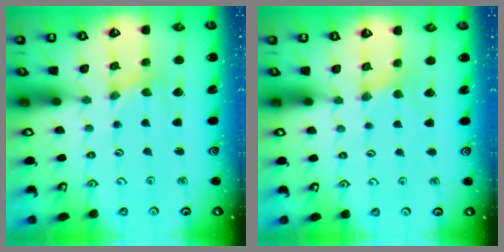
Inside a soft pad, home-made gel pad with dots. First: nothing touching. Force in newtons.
{"total": 2.6, "press": 2.6, "slide": 0.4}